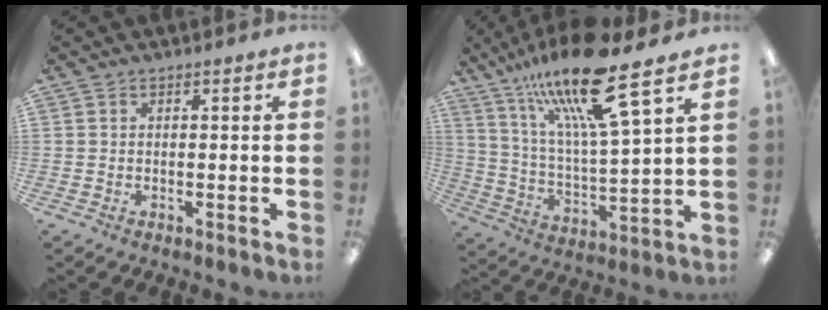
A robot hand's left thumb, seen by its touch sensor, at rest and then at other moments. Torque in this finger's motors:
{"motor_torque": [0.37, 0.67, 1.59, -1.19, 0.42]}